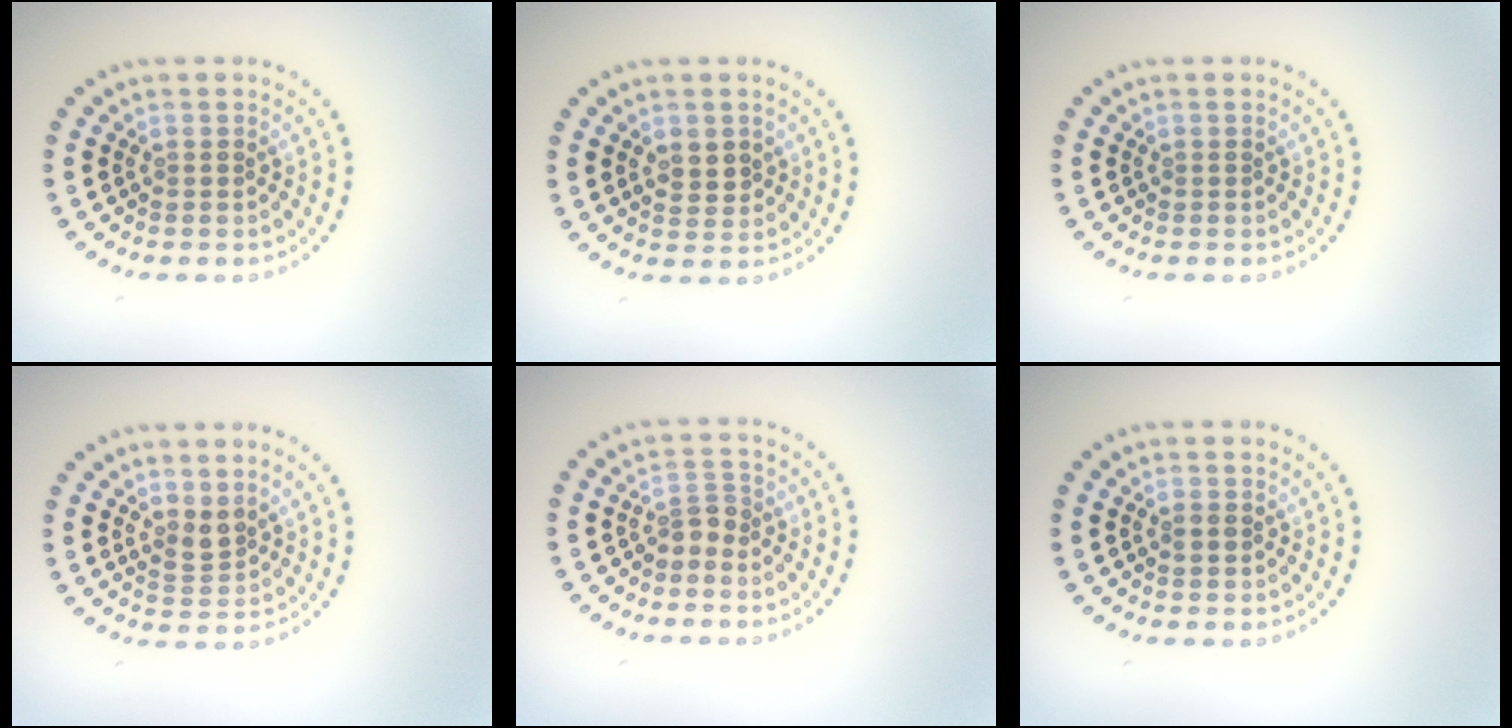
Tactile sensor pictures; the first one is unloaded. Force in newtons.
{"total": 1.7, "press": 1.7, "slide": 0.6}
{"total": 0.0}
{"total": 1.8, "press": 1.5, "slide": 1.0}
{"total": 1.7, "press": 1.2, "slide": 1.1}
{"total": 1.2, "press": 1.2, "slide": 0.2}